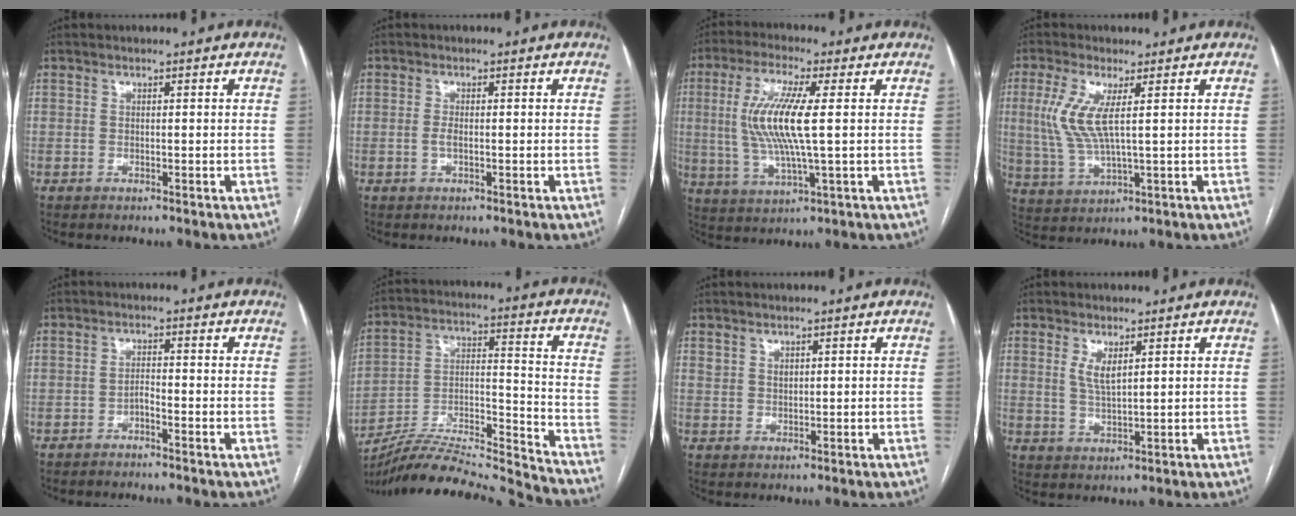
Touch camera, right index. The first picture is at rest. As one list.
[{"total": 1.0, "force": [-0.1, 0.2, 1.0], "torque": [-0.024, 0.001, -0.005]}, {"total": 11.5, "force": [1.2, 1.2, 11.4], "torque": [-0.242, 0.001, 0.023]}, {"total": 7.7, "force": [1.8, 1.6, 7.3], "torque": [-0.180, -0.001, 0.039]}, {"total": 2.4, "force": [-2.0, 0.0, 1.3], "torque": [-0.016, 0.002, -0.034]}, {"total": 21.9, "force": [-20.7, -0.3, 7.0], "torque": [-0.144, 0.009, -0.340]}, {"total": 1.7, "force": [1.4, 0.9, 0.2], "torque": [-0.008, 0.006, 0.026]}, {"total": 3.4, "force": [1.6, 0.8, 2.9], "torque": [-0.061, -0.007, 0.036]}]